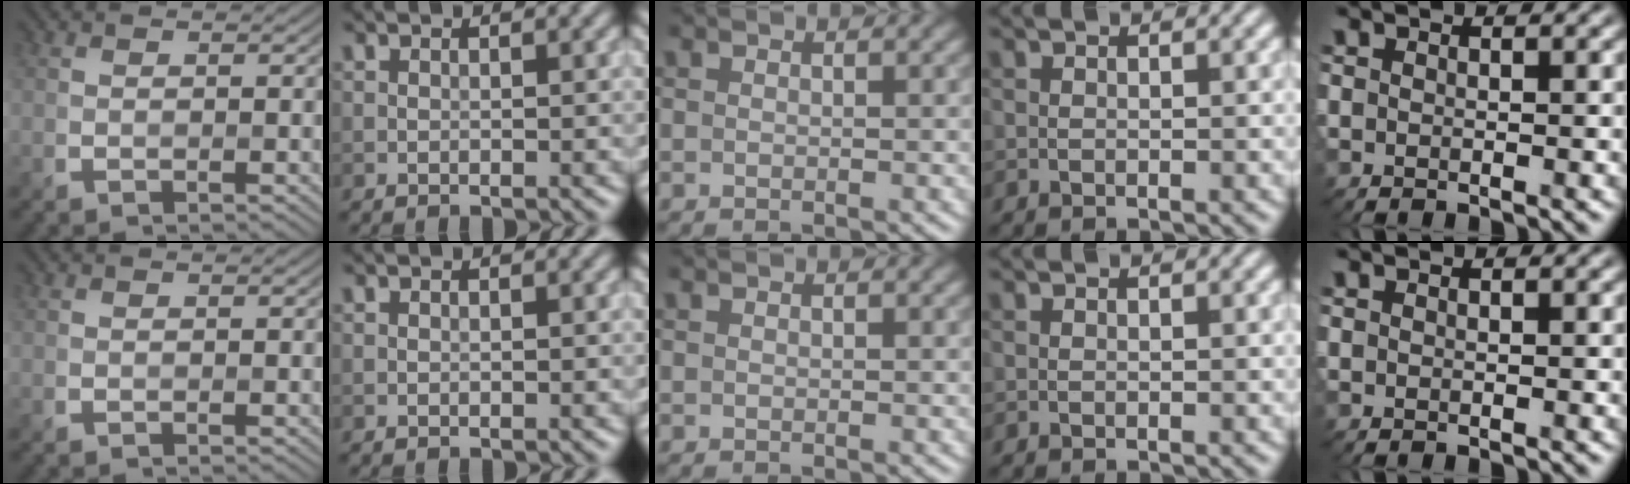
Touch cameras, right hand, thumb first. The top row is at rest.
{}